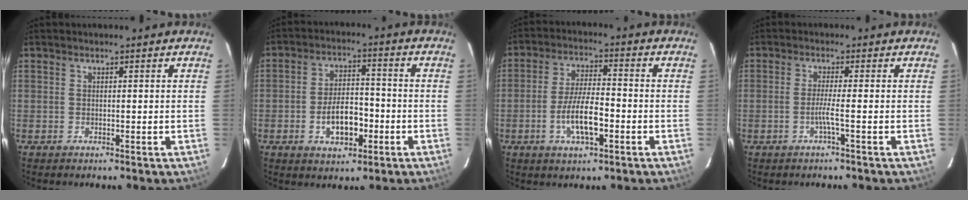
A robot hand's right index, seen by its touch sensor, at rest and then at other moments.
{"total": 8.5, "force": [-3.0, 4.5, 6.5], "torque": [-0.124, 0.014, -0.041]}
{"total": 8.8, "force": [-3.1, 2.6, 7.8], "torque": [-0.155, -0.001, -0.055]}
{"total": 2.6, "force": [-1.1, -0.9, 2.1], "torque": [-0.039, -0.004, -0.024]}